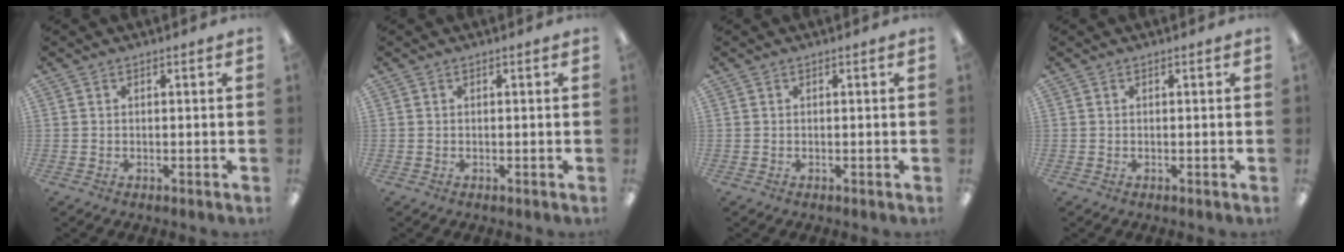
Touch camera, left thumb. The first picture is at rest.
{"total": 0.0}
{"total": 0.0}
{"total": 0.0}